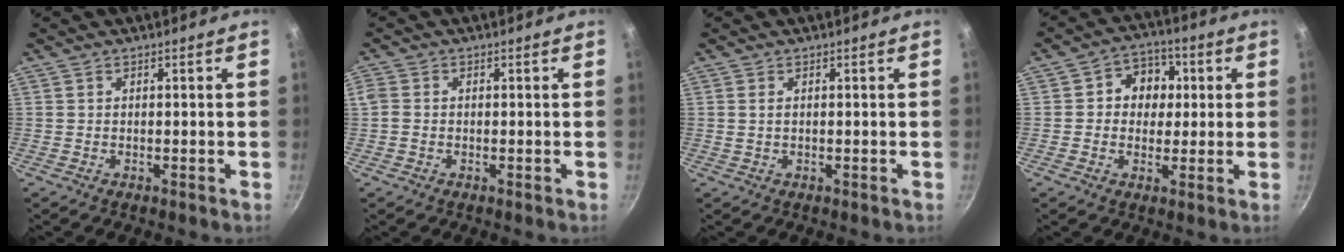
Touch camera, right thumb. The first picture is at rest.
{"total": 2.5, "force": [-0.2, 2.1, 1.3], "torque": [-0.027, 0.004, -0.008]}
{"total": 1.1, "force": [0.3, 0.6, 0.9], "torque": [-0.015, 0.001, 0.005]}
{"total": 8.2, "force": [1.3, 7.1, 4.0], "torque": [-0.015, 0.006, 0.007]}